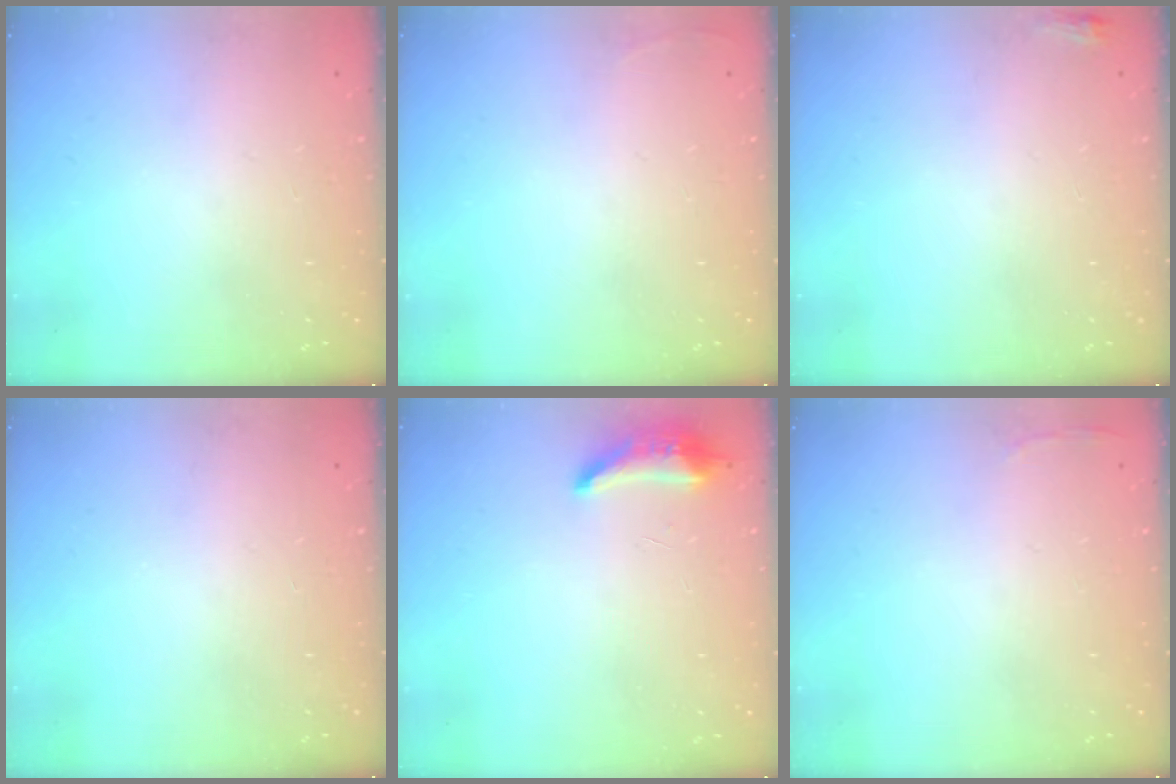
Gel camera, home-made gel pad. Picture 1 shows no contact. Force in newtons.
{"total": 2.7, "press": 2.6, "slide": 1.0}
{"total": 3.2, "press": 2.9, "slide": 1.3}
{"total": 0.0}
{"total": 8.3, "press": 8.1, "slide": 1.5}
{"total": 2.8, "press": 2.6, "slide": 0.9}